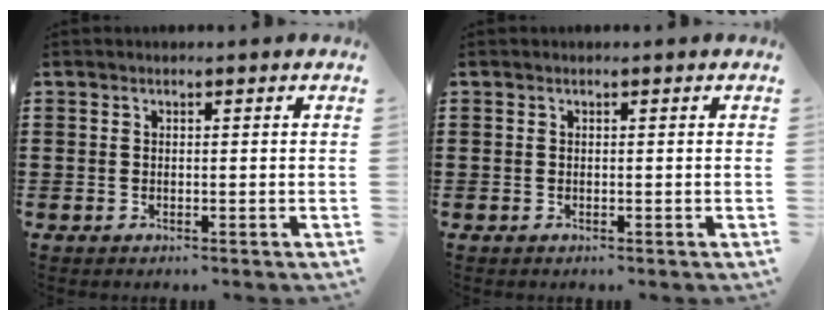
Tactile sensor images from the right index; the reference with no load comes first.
{"total": 0.0}